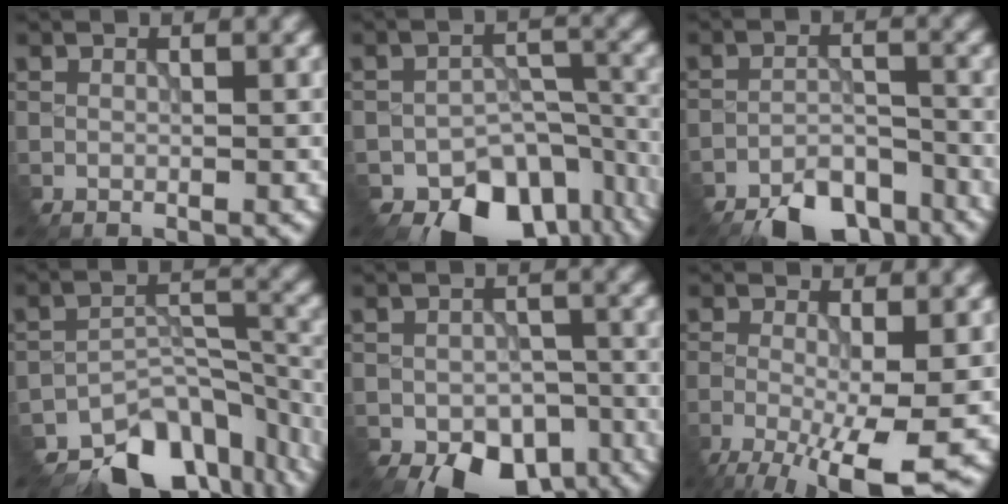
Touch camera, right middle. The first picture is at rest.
{"total": 10.5, "force": [-7.2, 6.2, 4.5], "torque": [-0.051, -0.017, -0.095]}
{"total": 7.4, "force": [-6.5, 2.4, 2.7], "torque": [-0.024, -0.012, -0.103]}
{"total": 10.3, "force": [-8.6, 4.4, 3.7], "torque": [-0.040, -0.011, -0.131]}
{"total": 8.7, "force": [-5.5, 5.1, 4.3], "torque": [-0.065, -0.041, -0.067]}
{"total": 7.7, "force": [-3.8, 1.7, 6.5], "torque": [-0.123, -0.018, -0.063]}